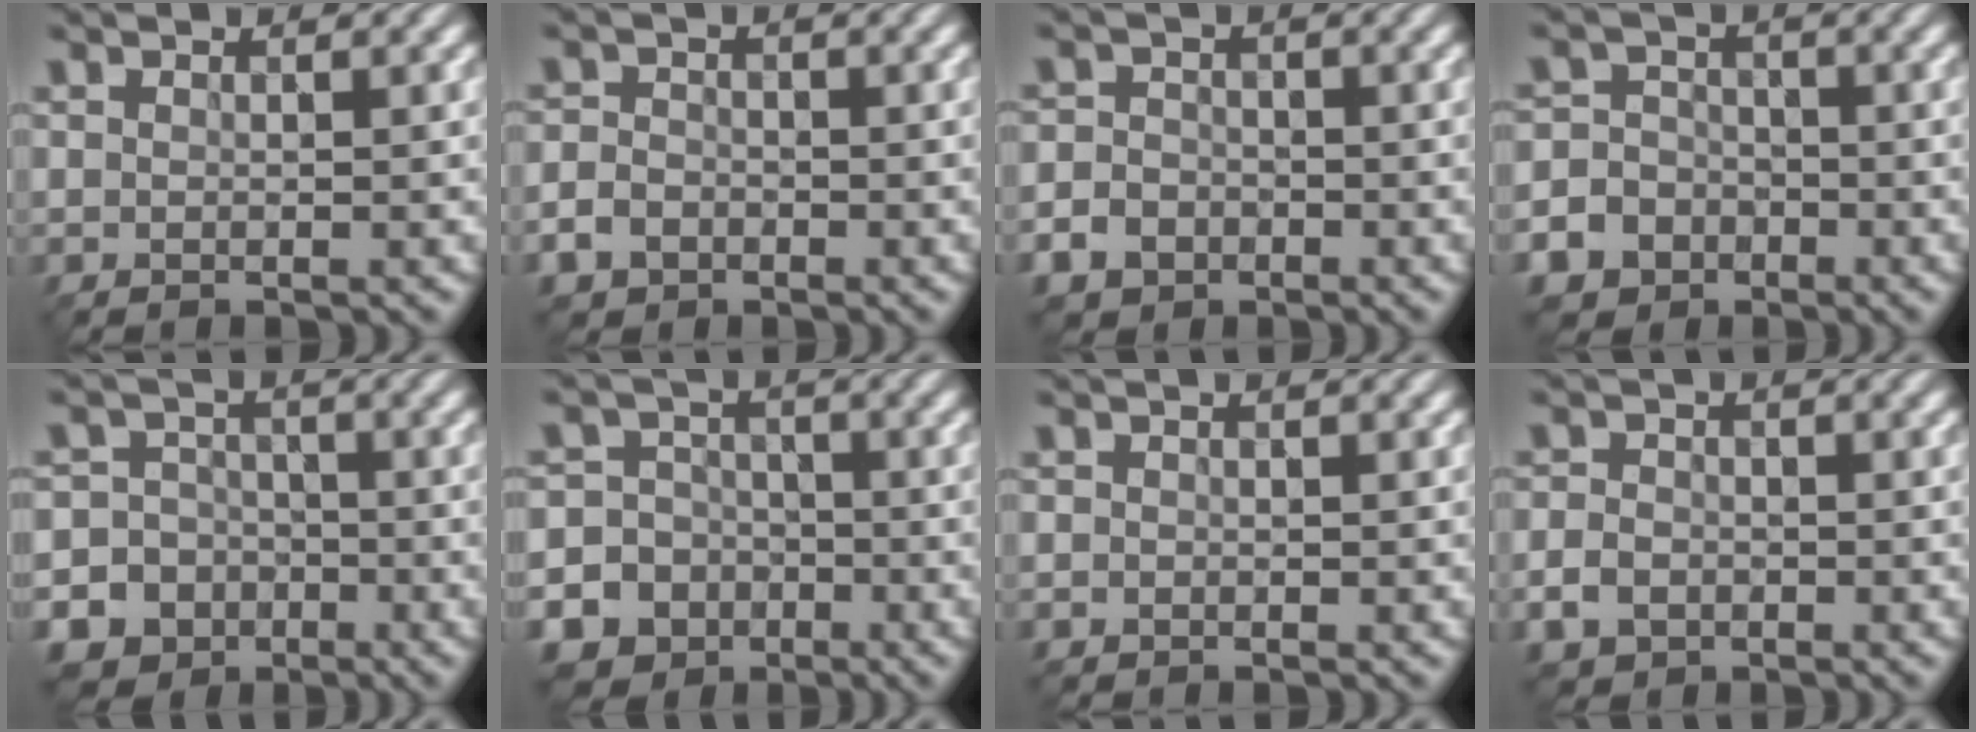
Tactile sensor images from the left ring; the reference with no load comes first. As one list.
[{"total": 3.0, "force": [-1.7, 2.3, 1.2], "torque": [-0.015, -0.007, -0.037]}, {"total": 5.0, "force": [-2.8, 3.8, 1.4], "torque": [-0.011, -0.014, -0.062]}, {"total": 8.0, "force": [-4.6, 6.4, 1.6], "torque": [-0.036, -0.027, -0.100]}, {"total": 9.7, "force": [-5.2, 8.0, 1.3], "torque": [-0.023, -0.033, -0.107]}, {"total": 10.8, "force": [-5.6, 9.1, 1.4], "torque": [-0.034, -0.035, -0.112]}, {"total": 0.5, "force": [-0.4, 0.4, 0.0], "torque": [0.002, -0.006, -0.008]}, {"total": 2.7, "force": [-1.2, 2.1, 1.2], "torque": [-0.025, -0.004, -0.026]}]